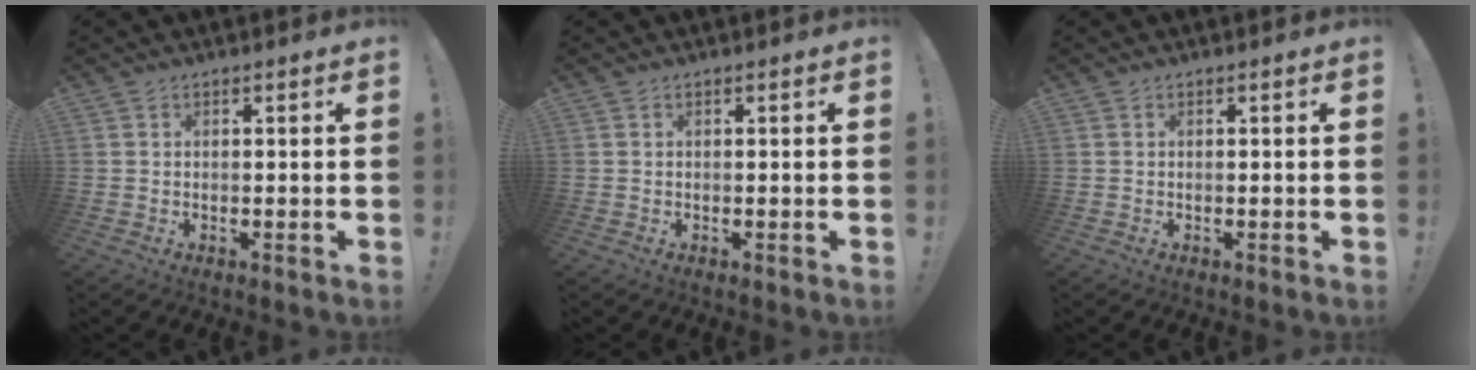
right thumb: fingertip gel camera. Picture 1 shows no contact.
{"total": 0.0}
{"total": 0.0}